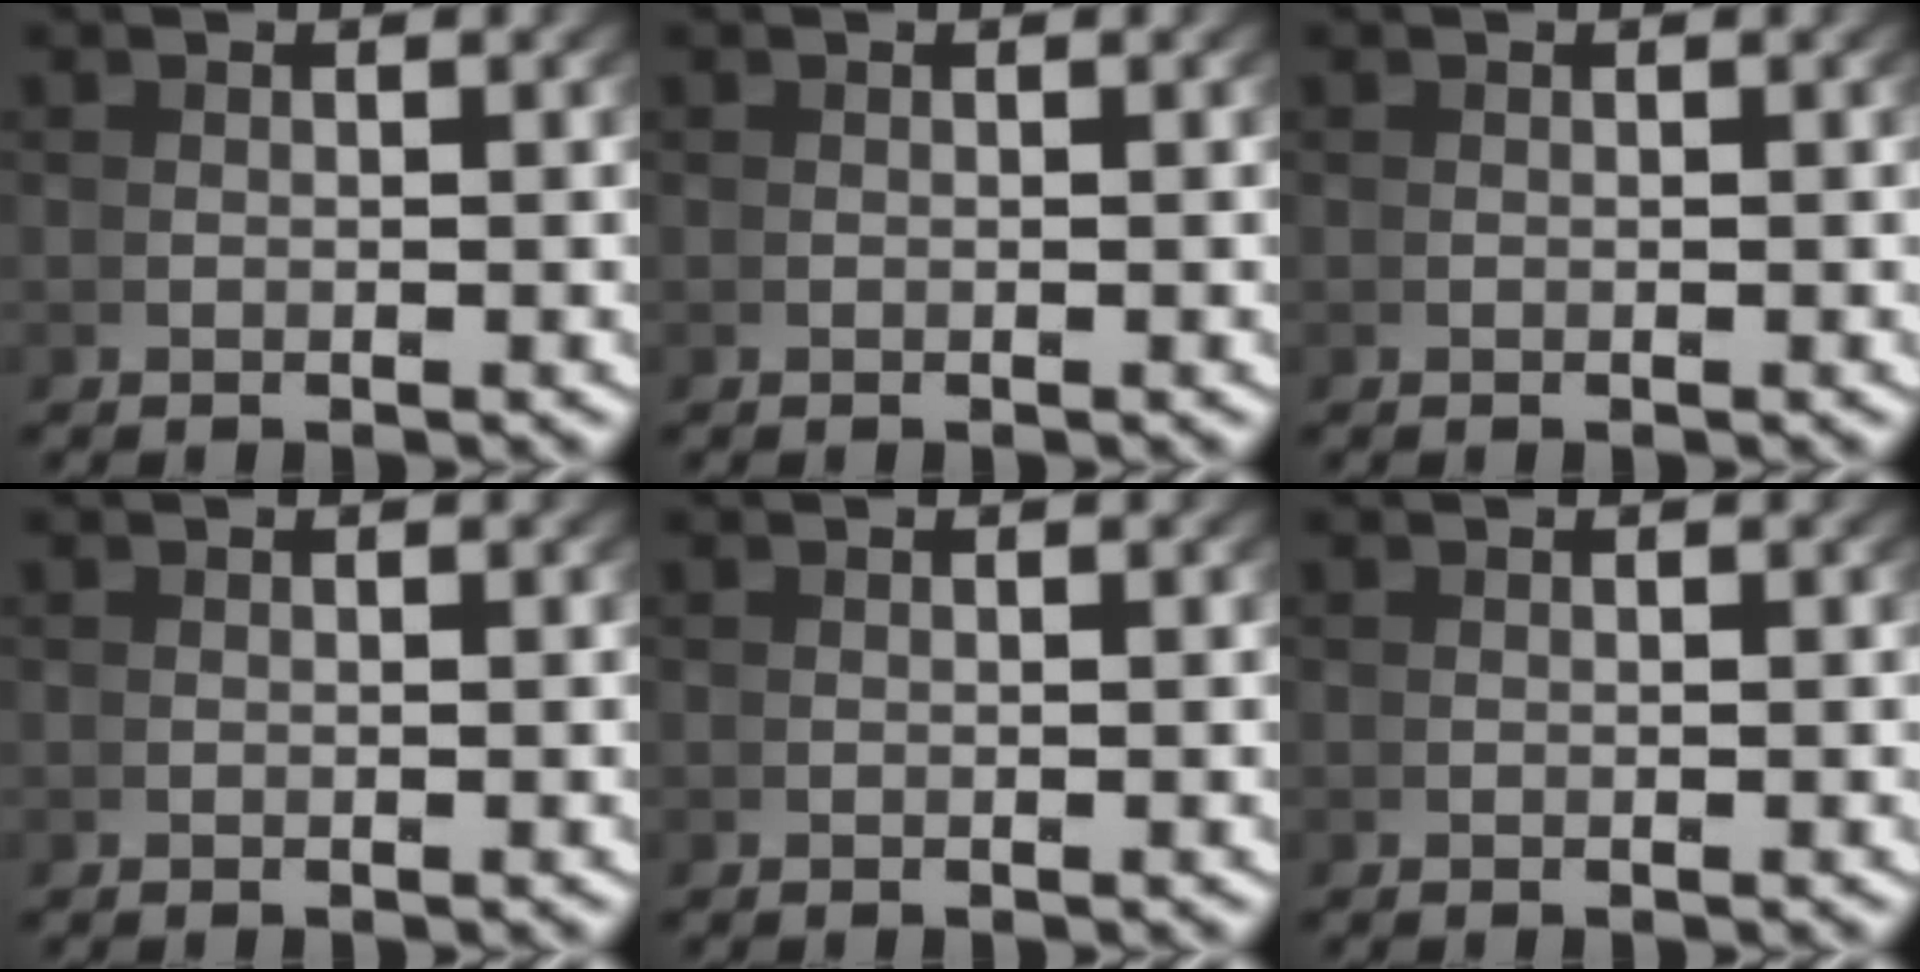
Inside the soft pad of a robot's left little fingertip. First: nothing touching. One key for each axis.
{"total": 0.0}
{"total": 0.0}
{"total": 0.0}
{"total": 0.0}
{"total": 0.0}